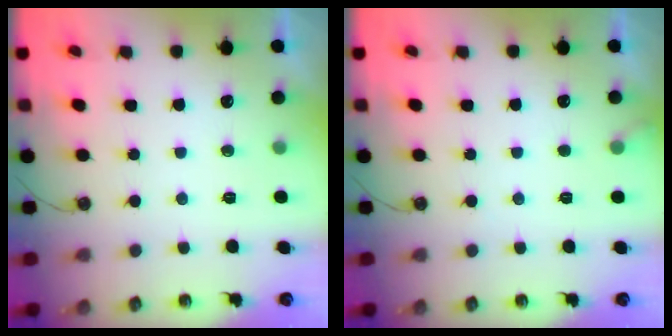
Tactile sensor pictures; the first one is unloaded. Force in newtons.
{"total": 4.5, "press": 4.4, "slide": 0.4}